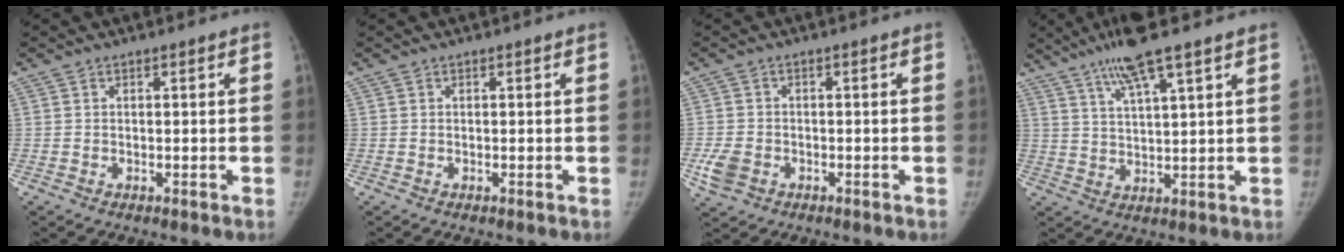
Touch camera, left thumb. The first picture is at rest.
{"total": 0.0}
{"total": 4.3, "force": [-1.4, 3.5, 2.1], "torque": [-0.042, 0.002, -0.020]}
{"total": 9.1, "force": [6.2, 0.5, 6.6], "torque": [-0.127, -0.019, 0.115]}